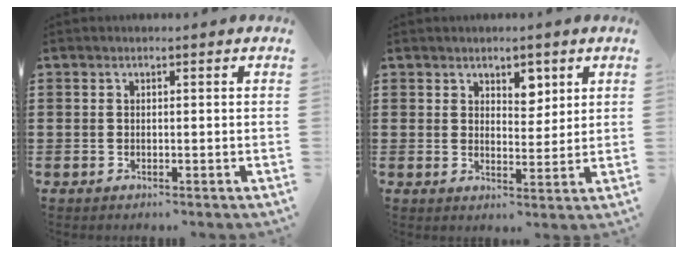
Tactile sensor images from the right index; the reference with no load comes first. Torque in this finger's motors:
{"motor_torque": [0.00, 0.20, 0.21, 0.04]}